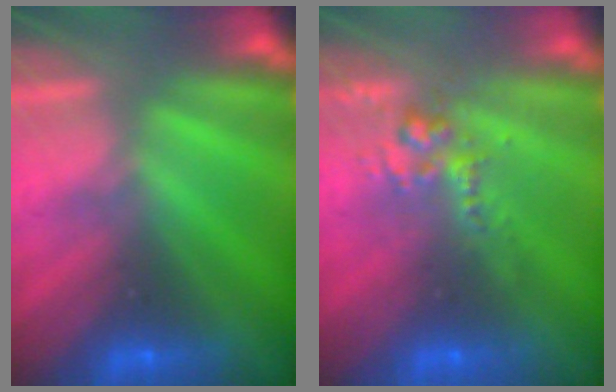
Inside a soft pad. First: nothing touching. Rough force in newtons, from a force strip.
{"total": 2.6}